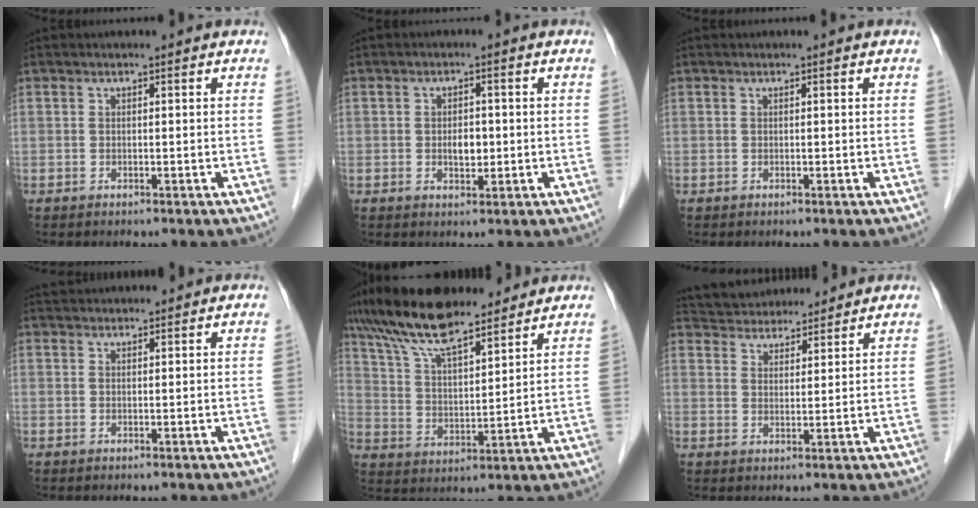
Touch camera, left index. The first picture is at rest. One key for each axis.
{"total": 2.8, "fx": -0.3, "fy": 1.7, "fz": 2.3, "tx": -0.038, "ty": 0.000, "tz": -0.001}
{"total": 0.0}
{"total": 3.4, "fx": 3.3, "fy": 0.5, "fz": 0.5, "tx": -0.008, "ty": 0.035, "tz": 0.055}
{"total": 13.6, "fx": 11.3, "fy": 3.0, "fz": 7.0, "tx": -0.134, "ty": 0.026, "tz": 0.206}
{"total": 11.1, "fx": 10.5, "fy": 2.8, "fz": 2.5, "tx": -0.042, "ty": 0.030, "tz": 0.168}